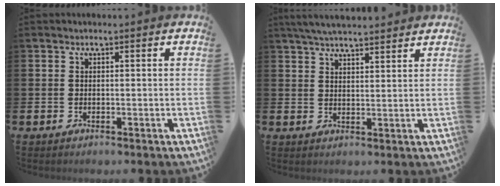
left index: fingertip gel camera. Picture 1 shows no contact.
{"total": 4.8, "force": [4.6, 0.4, 1.3], "torque": [-0.034, -0.015, 0.084]}